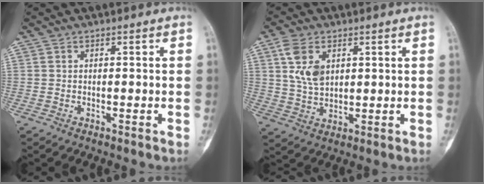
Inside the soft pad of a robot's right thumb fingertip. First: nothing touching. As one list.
[{"total": 7.7, "force": [2.7, 4.7, 5.5], "torque": [-0.097, -0.007, 0.059]}]